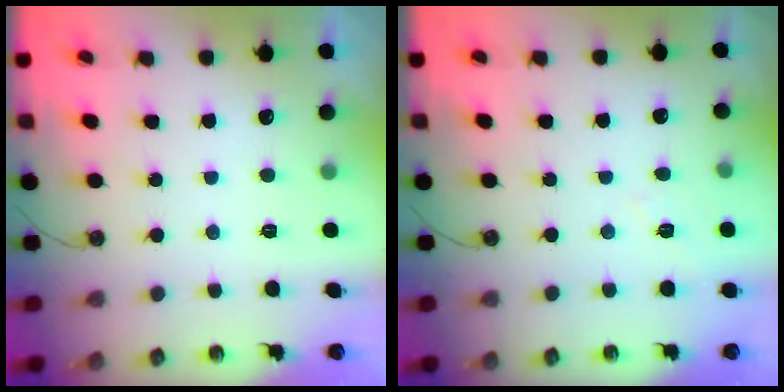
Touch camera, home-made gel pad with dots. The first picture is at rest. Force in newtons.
{"total": 4.4, "press": 4.4, "slide": 0.6}